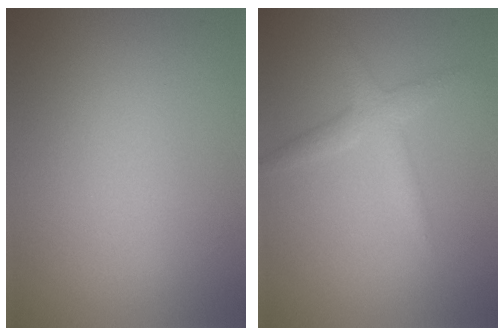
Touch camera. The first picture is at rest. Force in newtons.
{"total": 2.2, "press": 2.2, "slide": 0.1}